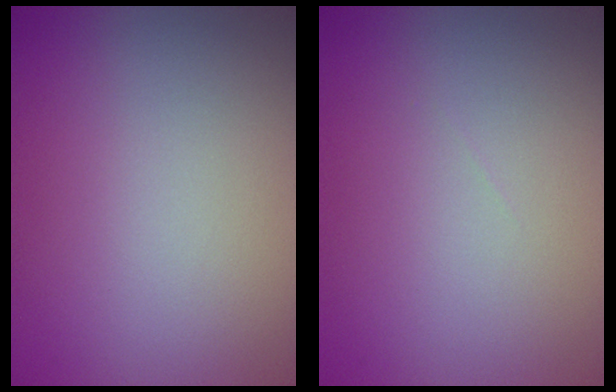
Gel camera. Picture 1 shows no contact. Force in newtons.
{"total": 0.0}